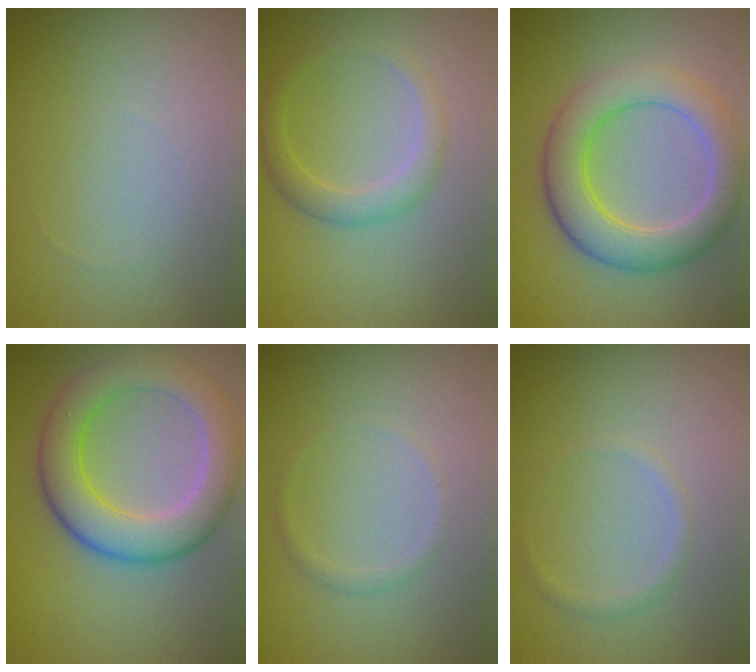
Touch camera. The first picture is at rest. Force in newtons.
{"total": 2.3, "press": 2.3, "slide": 0.0}
{"total": 6.3, "press": 6.3, "slide": 0.2}
{"total": 6.8, "press": 6.8, "slide": 0.6}
{"total": 0.8, "press": 0.8, "slide": 0.0}
{"total": 0.9, "press": 0.9, "slide": 0.1}